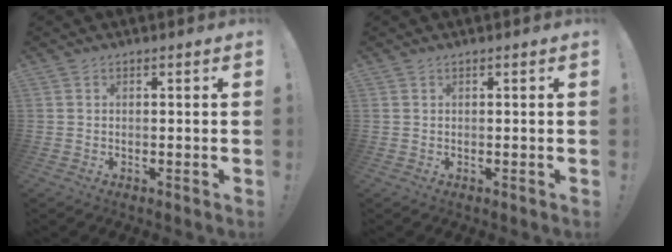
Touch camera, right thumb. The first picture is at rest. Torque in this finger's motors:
{"motor_torque": [0.02, -0.15, -0.10, 0.18, -0.01]}